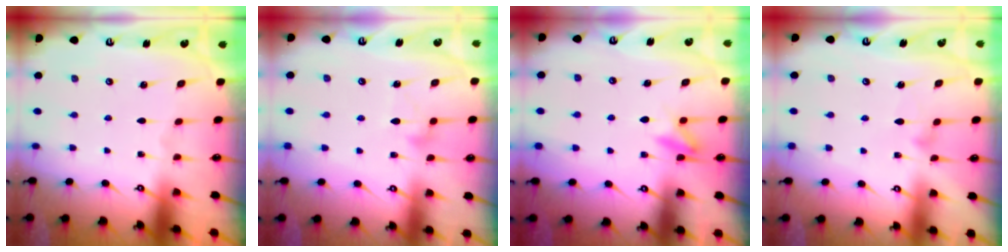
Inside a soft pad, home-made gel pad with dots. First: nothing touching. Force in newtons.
{"total": 9.7, "press": 9.7, "slide": 0.5}
{"total": 8.5, "press": 8.3, "slide": 1.9}
{"total": 6.6, "press": 6.6, "slide": 0.3}